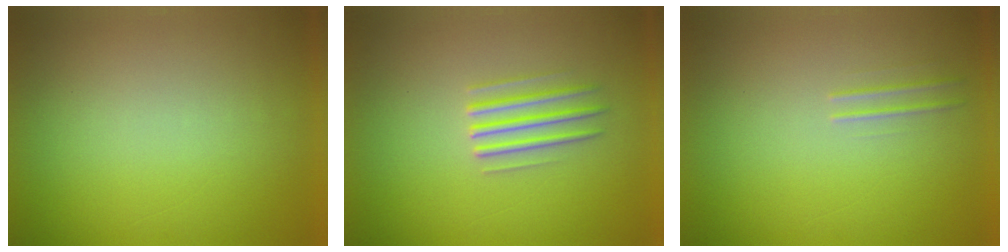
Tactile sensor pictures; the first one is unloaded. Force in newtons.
{"total": 2.8}
{"total": 1.5}